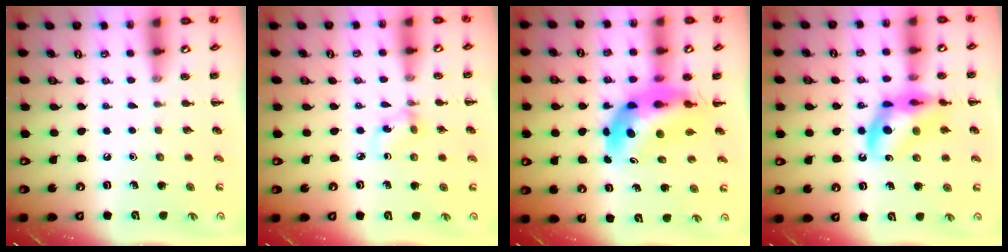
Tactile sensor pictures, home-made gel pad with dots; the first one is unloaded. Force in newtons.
{"total": 2.9, "press": 2.7, "slide": 0.9}
{"total": 11.2, "press": 10.6, "slide": 3.6}
{"total": 12.9, "press": 12.4, "slide": 3.4}